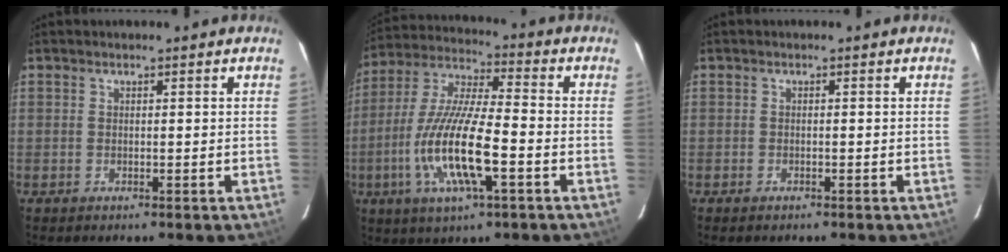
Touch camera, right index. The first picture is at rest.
{"total": 16.3, "force": [-5.1, 3.7, 15.0], "torque": [-0.308, -0.013, -0.100]}
{"total": 0.9, "force": [-0.8, 0.4, 0.4], "torque": [-0.009, -0.002, -0.016]}